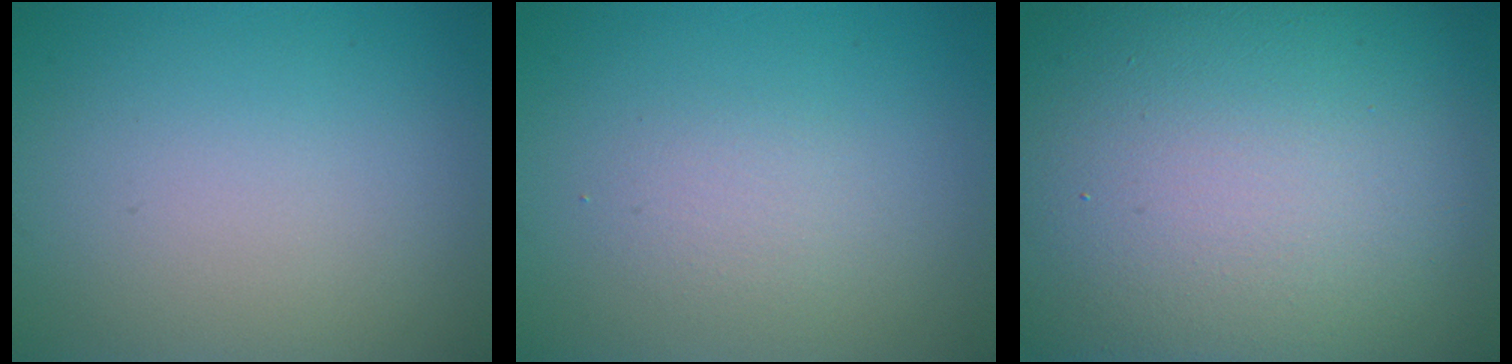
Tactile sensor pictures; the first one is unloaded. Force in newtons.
{"total": 1.4, "press": 1.4, "slide": 0.1}
{"total": 23.9, "press": 23.9, "slide": 1.2}